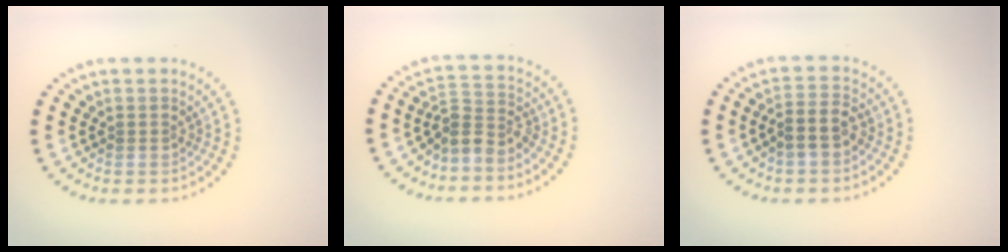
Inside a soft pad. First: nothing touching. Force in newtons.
{"total": 2.7, "press": 2.0, "slide": 1.9}
{"total": 2.4, "press": 2.3, "slide": 0.9}